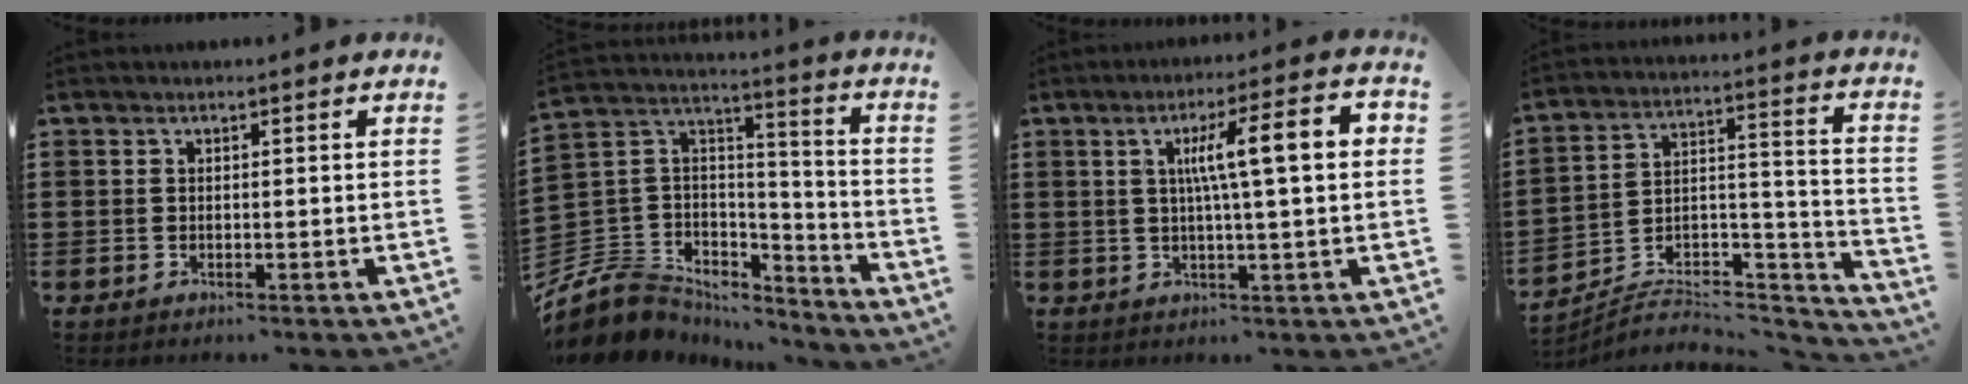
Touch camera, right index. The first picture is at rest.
{"total": 7.9, "force": [-5.7, 5.4, 1.0], "torque": [-0.059, -0.003, -0.113]}
{"total": 9.5, "force": [1.6, 1.1, 9.4], "torque": [-0.175, 0.008, 0.018]}
{"total": 4.7, "force": [-4.0, 2.3, 1.1], "torque": [-0.017, 0.001, -0.080]}